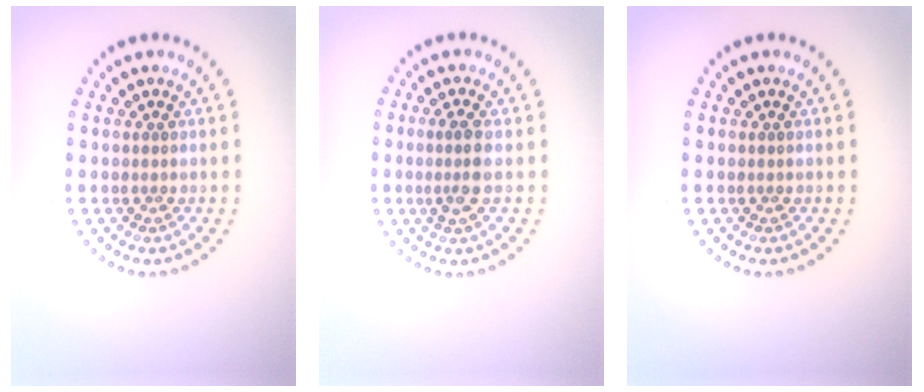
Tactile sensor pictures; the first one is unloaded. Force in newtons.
{"total": 2.2, "press": 2.0, "slide": 0.9}
{"total": 0.0}